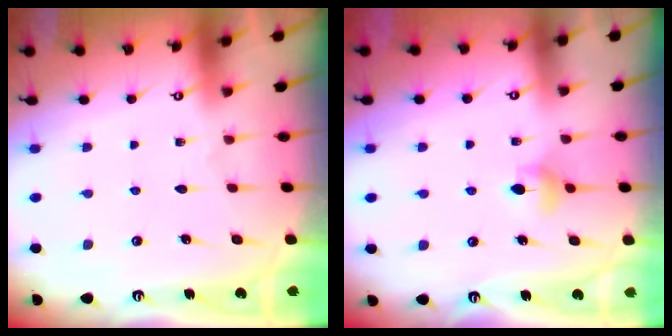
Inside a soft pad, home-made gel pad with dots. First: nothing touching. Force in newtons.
{"total": 5.2, "press": 5.1, "slide": 0.8}